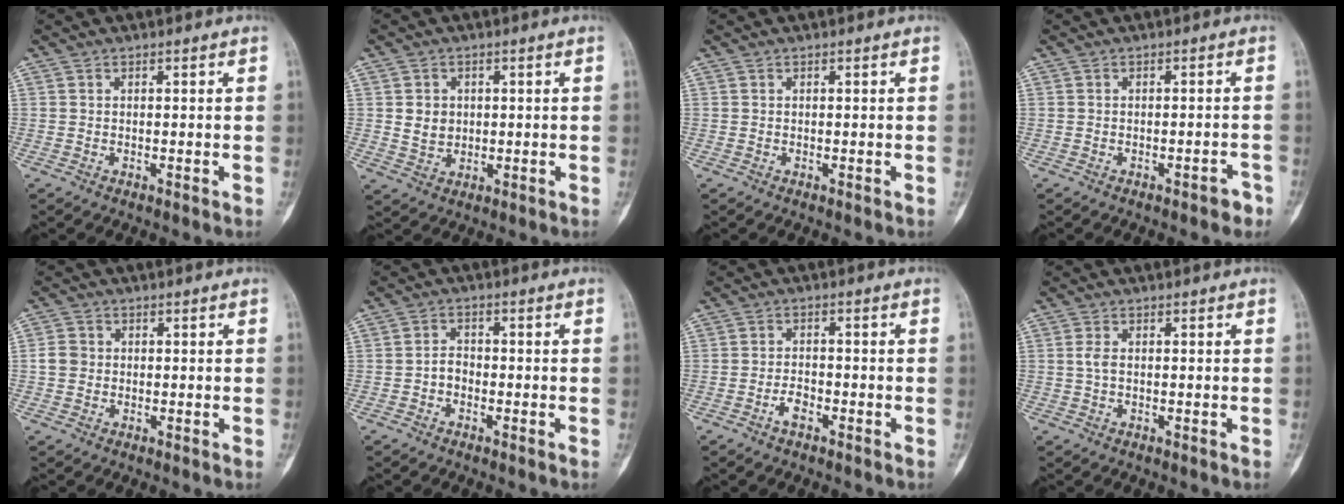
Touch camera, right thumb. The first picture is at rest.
{"total": 4.2, "force": [0.6, 3.6, 2.1], "torque": [-0.019, -0.003, 0.017]}
{"total": 0.0}
{"total": 2.3, "force": [-1.6, 0.9, 1.4], "torque": [-0.016, 0.016, -0.018]}
{"total": 2.9, "force": [-0.1, 2.6, 1.3], "torque": [-0.017, 0.009, -0.006]}
{"total": 2.4, "force": [-1.0, 1.8, 1.2], "torque": [-0.010, 0.011, -0.025]}
{"total": 2.8, "force": [-1.7, 1.3, 1.8], "torque": [-0.030, 0.012, -0.034]}
{"total": 1.6, "force": [0.1, 0.8, 1.3], "torque": [-0.030, 0.000, 0.001]}